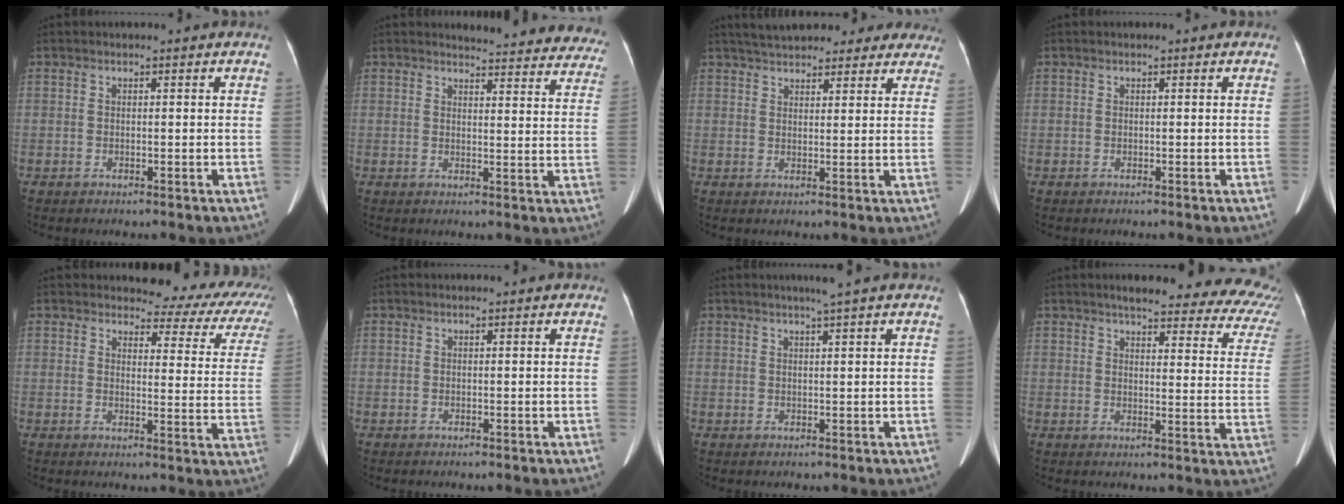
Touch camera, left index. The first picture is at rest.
{"total": 20.2, "force": [19.5, 3.7, 4.2], "torque": [-0.031, -0.073, 0.199]}
{"total": 19.7, "force": [17.3, 6.3, 7.0], "torque": [-0.105, 0.034, 0.218]}
{"total": 0.0}
{"total": 13.0, "force": [11.5, 4.3, 4.1], "torque": [-0.015, -0.035, 0.096]}
{"total": 1.2, "force": [1.1, 0.1, 0.3], "torque": [-0.012, 0.015, 0.012]}
{"total": 2.8, "force": [2.1, -0.8, 1.6], "torque": [-0.021, 0.002, 0.035]}
{"total": 21.6, "force": [19.1, 5.0, 8.7], "torque": [-0.084, -0.035, 0.196]}